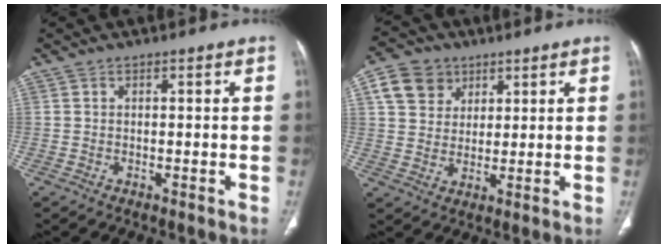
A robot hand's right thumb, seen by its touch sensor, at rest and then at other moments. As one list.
[{"total": 8.8, "force": [4.0, 7.1, 3.1], "torque": [-0.035, -0.006, 0.076]}]